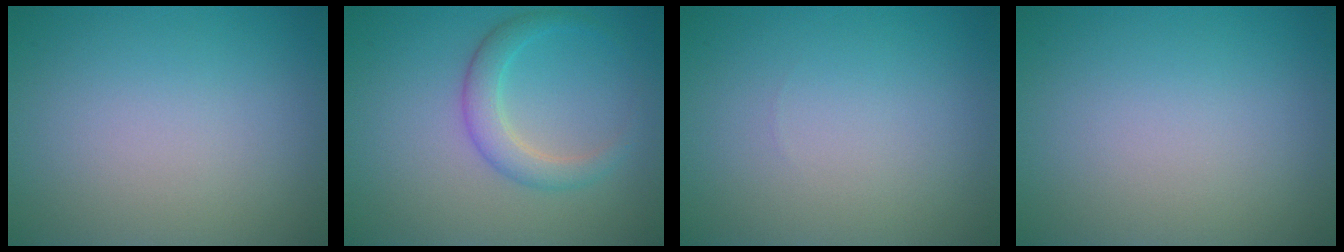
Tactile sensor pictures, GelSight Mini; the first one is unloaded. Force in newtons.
{"total": 2.8, "press": 2.8, "slide": 0.0}
{"total": 0.0}
{"total": 0.0}